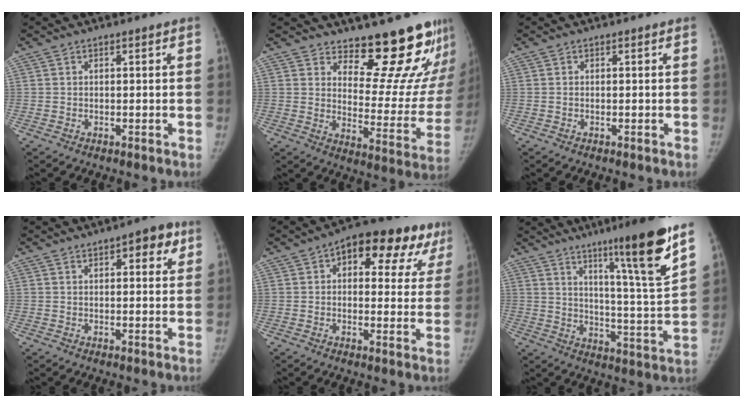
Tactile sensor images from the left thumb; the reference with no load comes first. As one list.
[{"total": 18.4, "force": [15.5, 6.0, 7.9], "torque": [-0.048, -0.150, 0.200]}, {"total": 0.0}, {"total": 6.0, "force": [3.1, 2.6, 4.5], "torque": [-0.035, -0.009, 0.034]}, {"total": 17.4, "force": [8.2, 8.8, 12.5], "torque": [-0.114, 0.011, 0.101]}, {"total": 17.8, "force": [10.8, 0.6, 14.2], "torque": [-0.196, -0.064, 0.168]}]